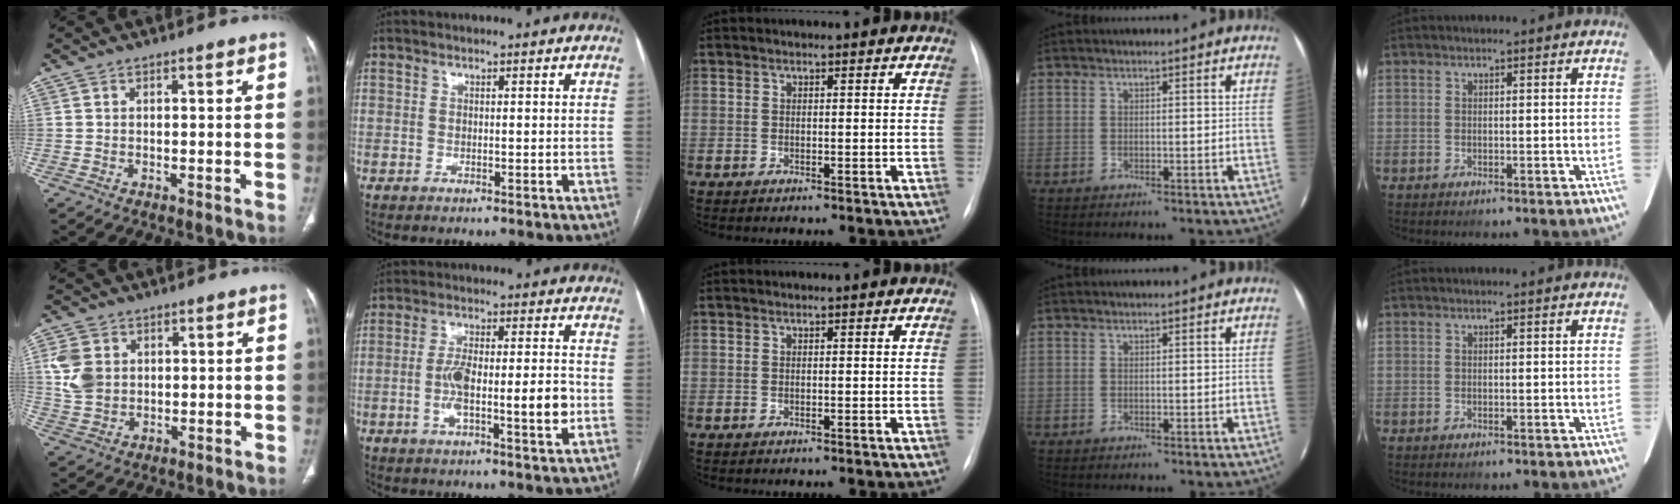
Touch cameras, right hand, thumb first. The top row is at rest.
{"thumb": {"total": 7.7, "force": [1.9, 6.1, 4.3], "torque": [-0.078, -0.004, 0.043]}, "index": {"total": 10.8, "force": [-2.0, 2.2, 10.4], "torque": [-0.179, 0.013, -0.031]}}